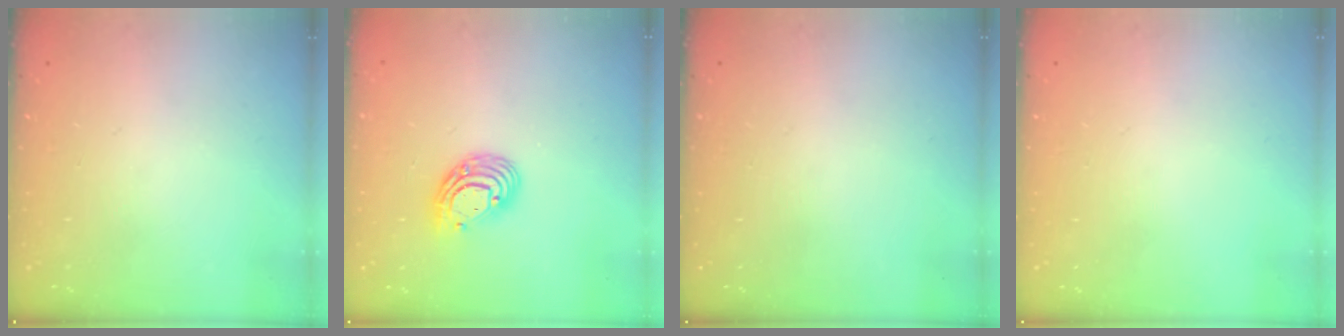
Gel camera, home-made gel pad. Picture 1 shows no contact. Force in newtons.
{"total": 9.5, "press": 9.4, "slide": 1.7}
{"total": 0.0}
{"total": 0.0}